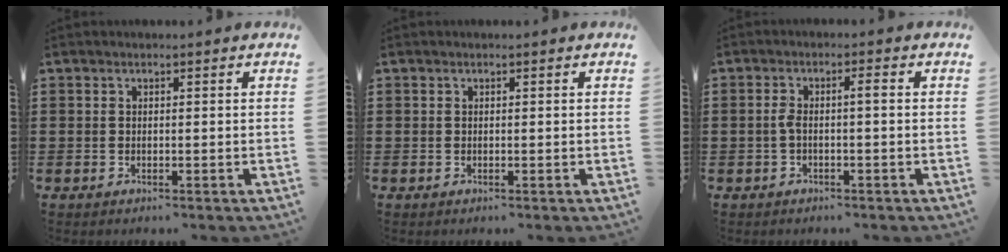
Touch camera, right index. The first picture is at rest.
{"total": 0.0}
{"total": 2.5, "force": [-0.5, 0.3, 2.4], "torque": [-0.060, -0.002, -0.016]}